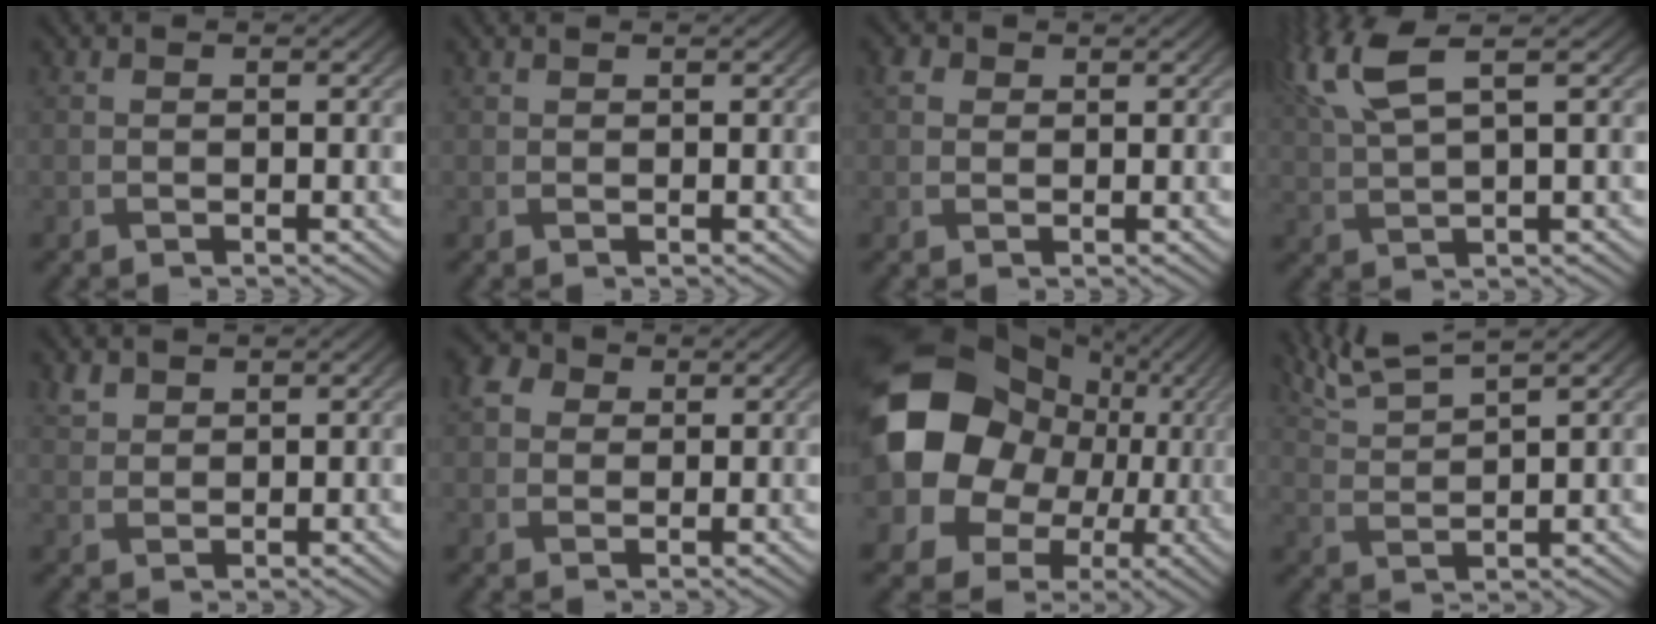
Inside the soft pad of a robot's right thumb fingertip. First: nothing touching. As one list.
[{"total": 0.0}, {"total": 1.3, "force": [0.4, 1.1, 0.5], "torque": [-0.012, 0.000, 0.004]}, {"total": 7.5, "force": [3.8, 1.9, 6.2], "torque": [-0.148, 0.025, 0.079]}, {"total": 1.8, "force": [1.3, 1.0, 0.7], "torque": [-0.023, 0.000, 0.031]}, {"total": 3.2, "force": [0.8, 2.7, 1.5], "torque": [-0.039, 0.005, 0.011]}, {"total": 20.6, "force": [2.4, 17.1, 11.2], "torque": [-0.258, -0.015, 0.052]}, {"total": 6.2, "force": [5.0, 0.8, 3.6], "torque": [-0.081, 0.019, 0.100]}]